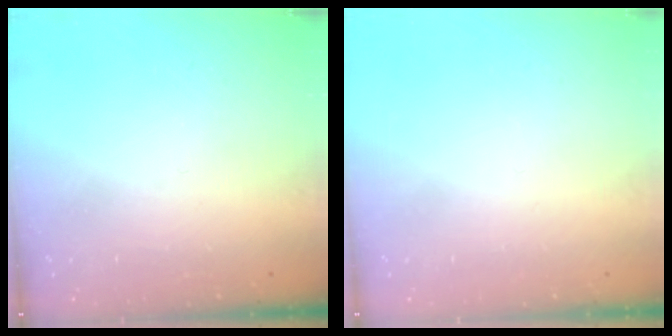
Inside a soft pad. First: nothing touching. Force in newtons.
{"total": 1.8, "press": 1.8, "slide": 0.1}